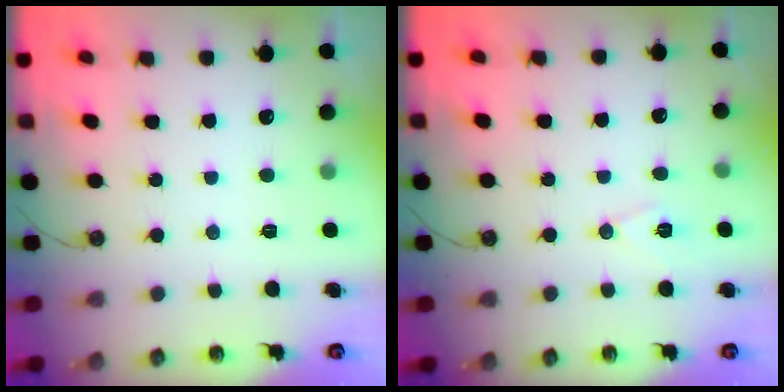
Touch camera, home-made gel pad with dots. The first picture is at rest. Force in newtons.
{"total": 8.2, "press": 7.0, "slide": 4.3}